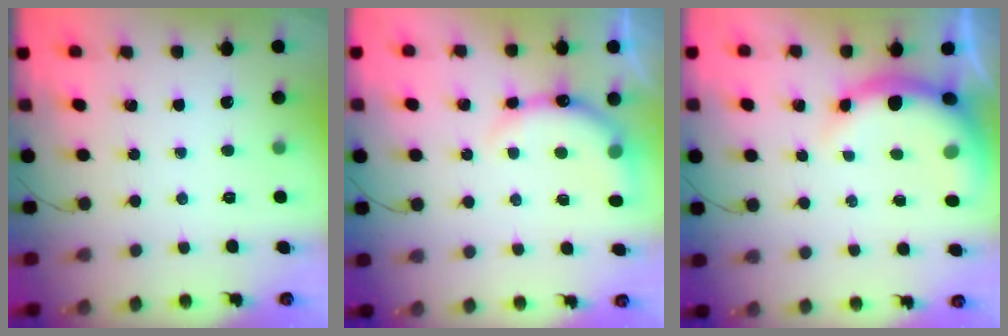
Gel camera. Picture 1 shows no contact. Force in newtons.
{"total": 9.6, "press": 9.6, "slide": 0.3}
{"total": 7.5, "press": 7.3, "slide": 1.7}